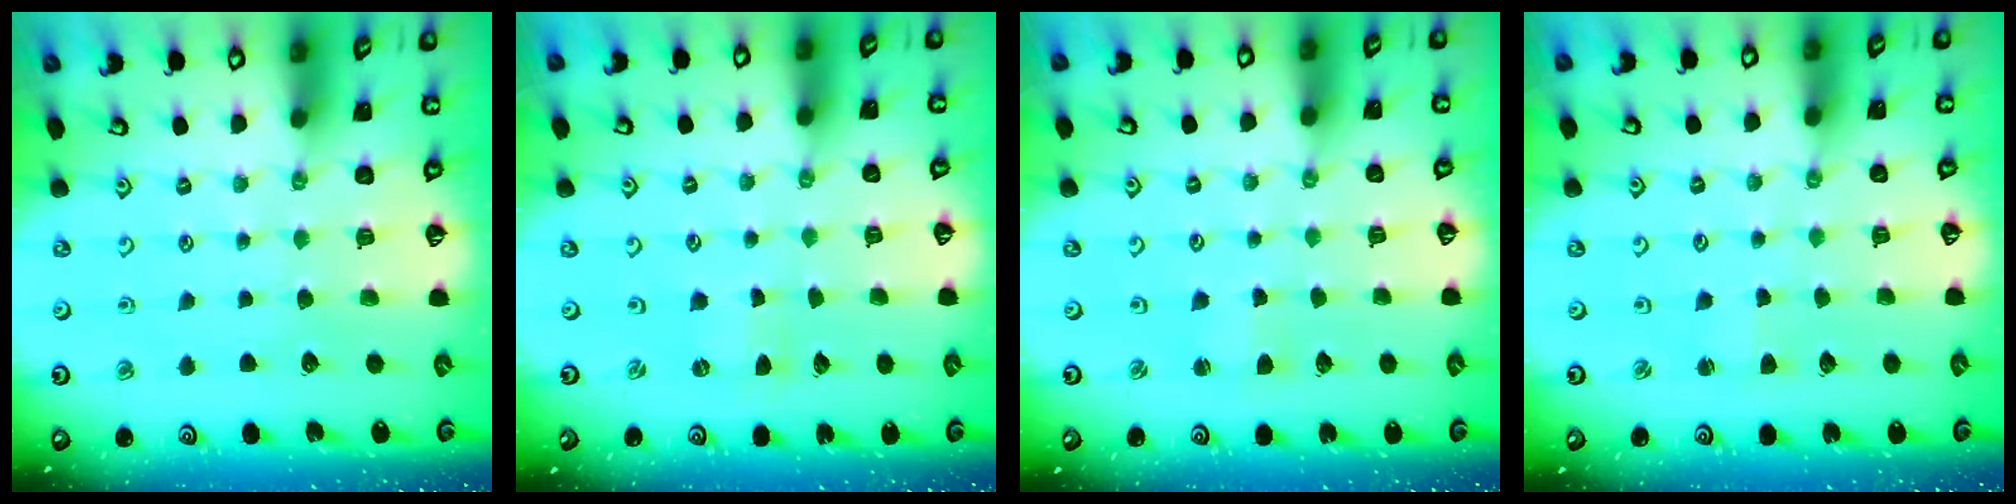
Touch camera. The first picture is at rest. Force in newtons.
{"total": 0.0}
{"total": 1.5, "press": 1.5, "slide": 0.2}
{"total": 2.2, "press": 2.2, "slide": 0.3}